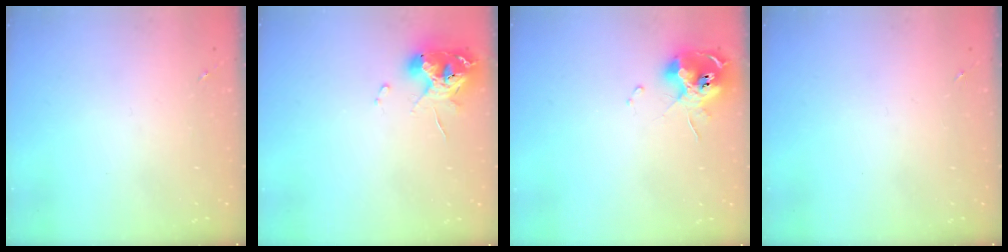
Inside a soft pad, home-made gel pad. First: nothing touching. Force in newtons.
{"total": 10.3, "press": 10.3, "slide": 1.3}
{"total": 11.5, "press": 11.4, "slide": 1.8}
{"total": 0.0}